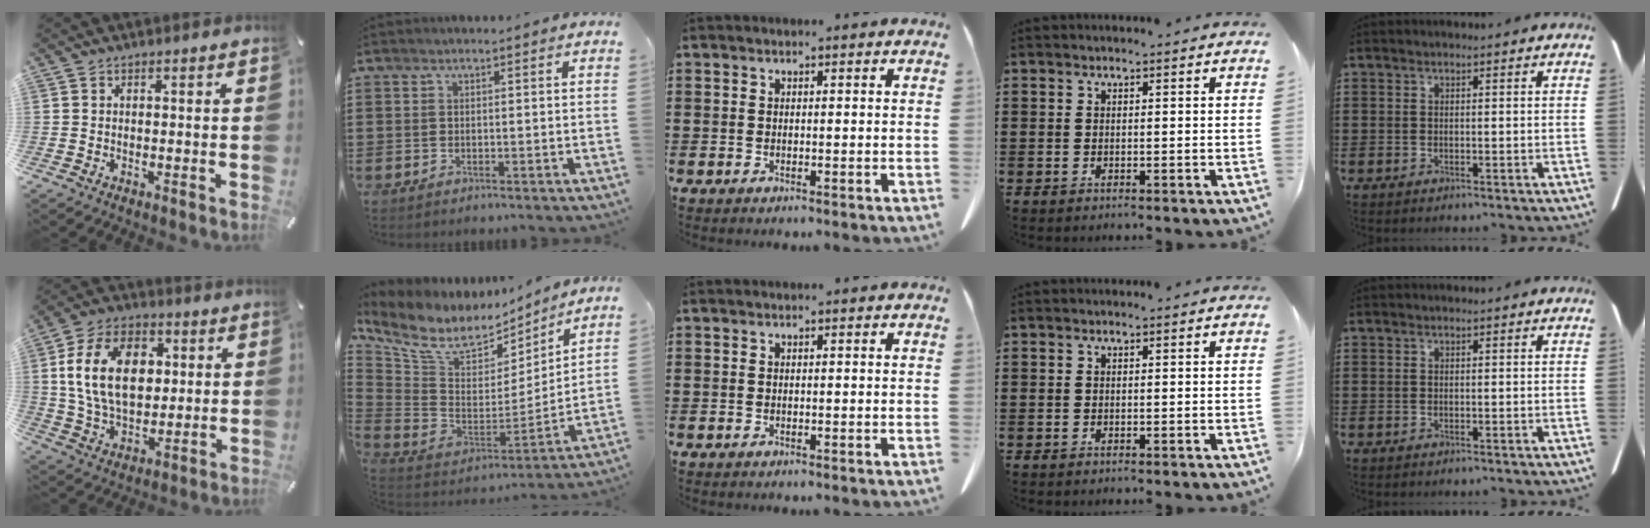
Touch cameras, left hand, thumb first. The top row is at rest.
{"thumb": {"total": 16.2, "force": [3.0, 11.1, 11.4], "torque": [-0.223, 0.010, 0.051]}, "index": {"total": 8.7, "force": [5.8, 4.6, 4.5], "torque": [-0.122, -0.038, 0.104]}}